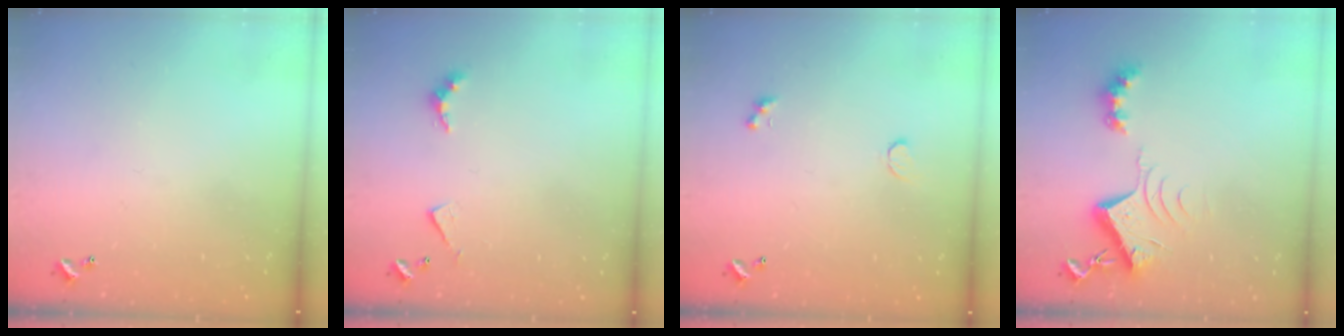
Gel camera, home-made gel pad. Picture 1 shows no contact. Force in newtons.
{"total": 4.5, "press": 4.5, "slide": 0.8}
{"total": 0.8, "press": 0.7, "slide": 0.4}
{"total": 8.0, "press": 8.0, "slide": 0.9}